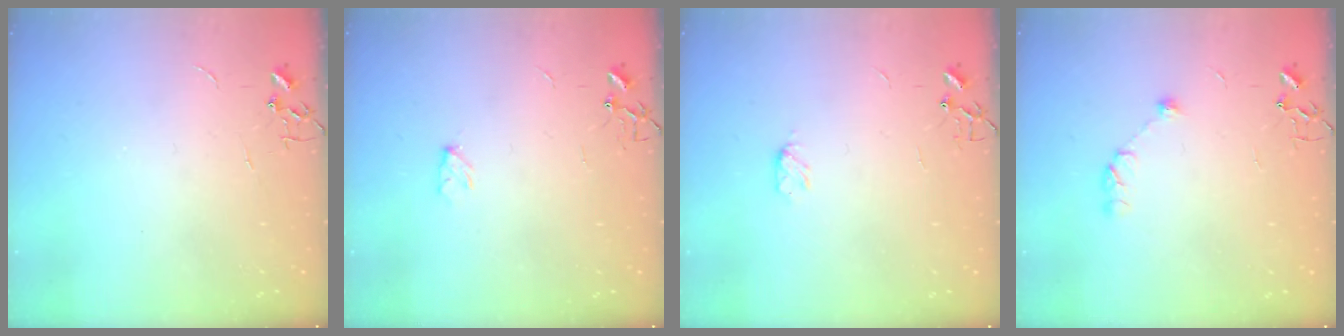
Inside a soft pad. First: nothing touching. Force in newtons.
{"total": 3.8, "press": 3.8, "slide": 0.7}
{"total": 3.9, "press": 3.8, "slide": 0.6}
{"total": 5.7, "press": 5.6, "slide": 0.6}